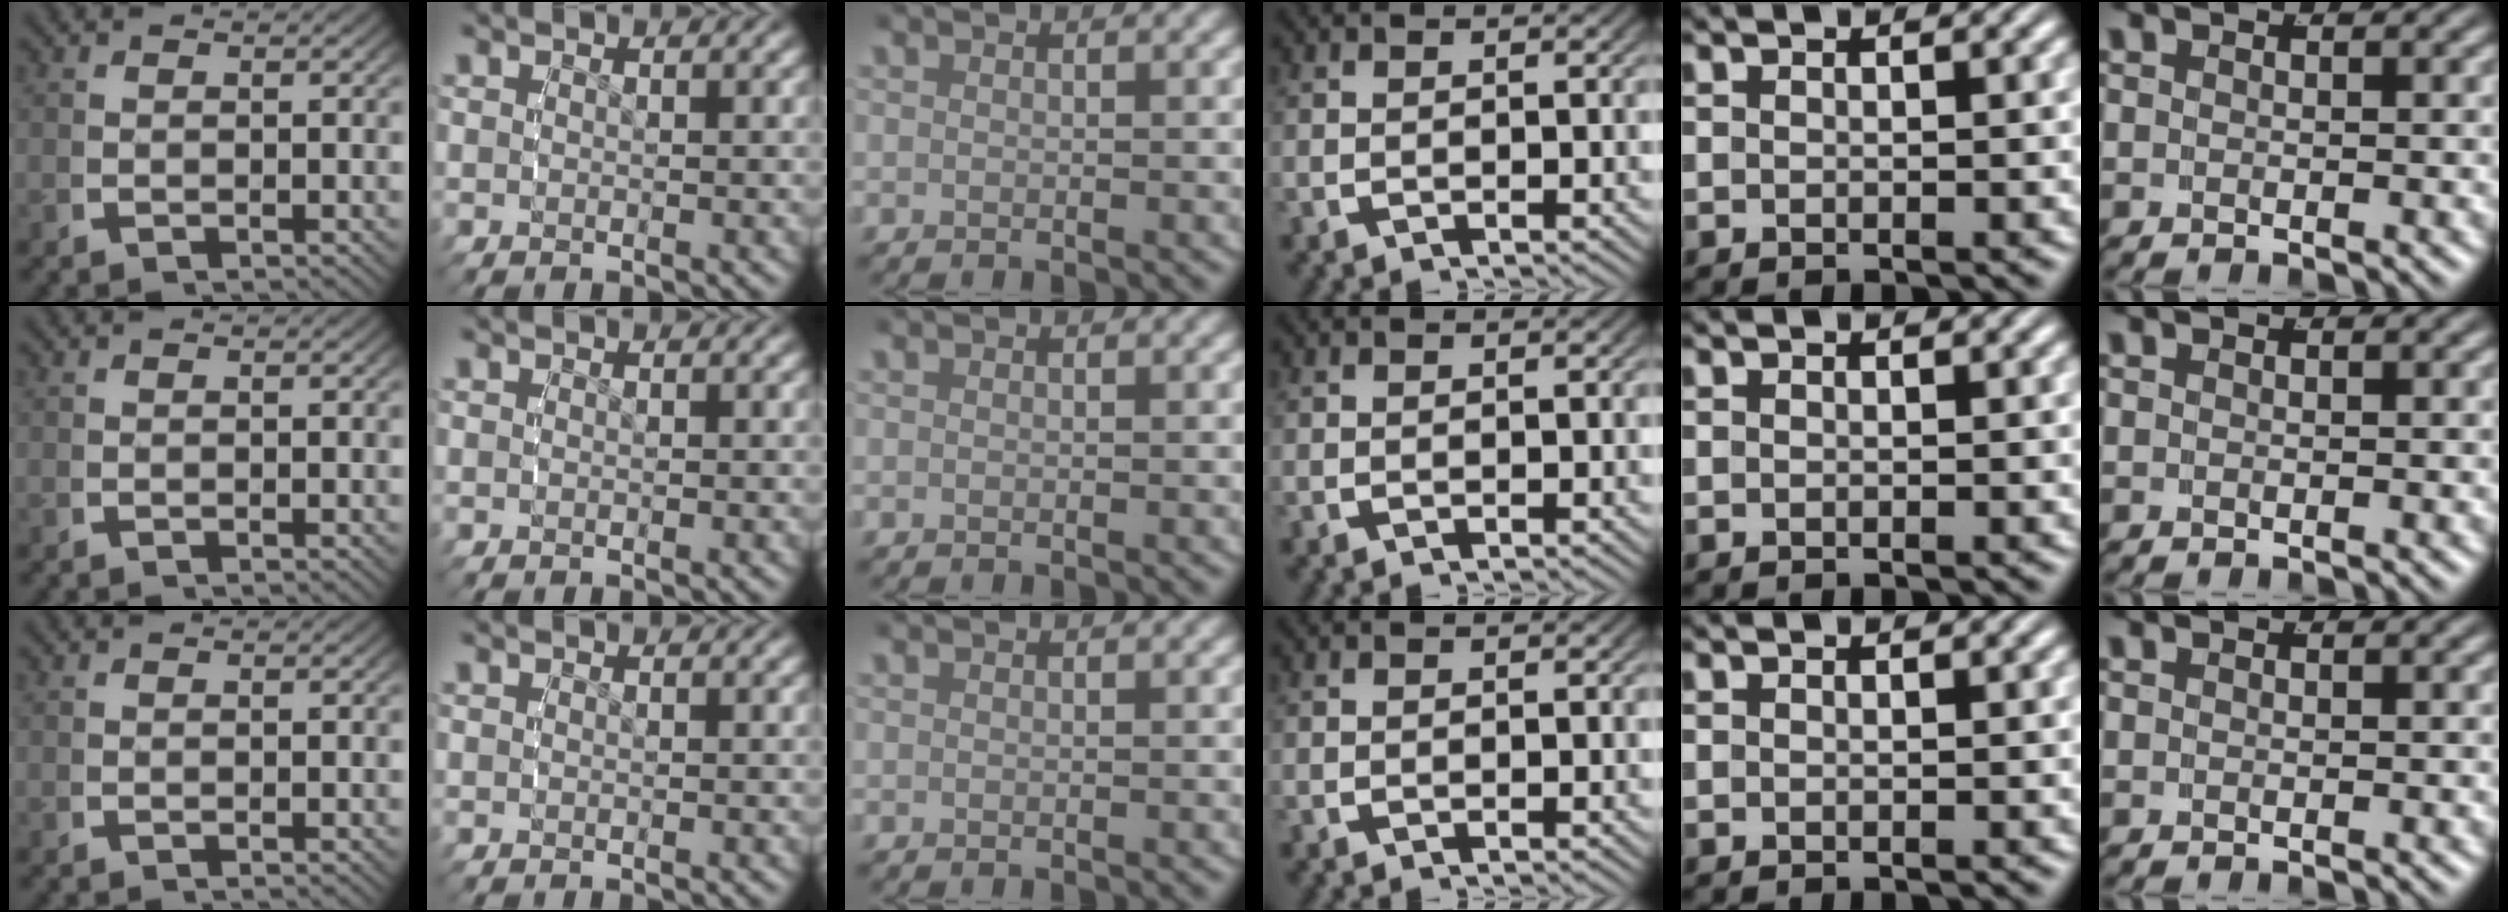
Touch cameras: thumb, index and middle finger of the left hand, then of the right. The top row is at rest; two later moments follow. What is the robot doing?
{"motion": "reach", "object": "string"}